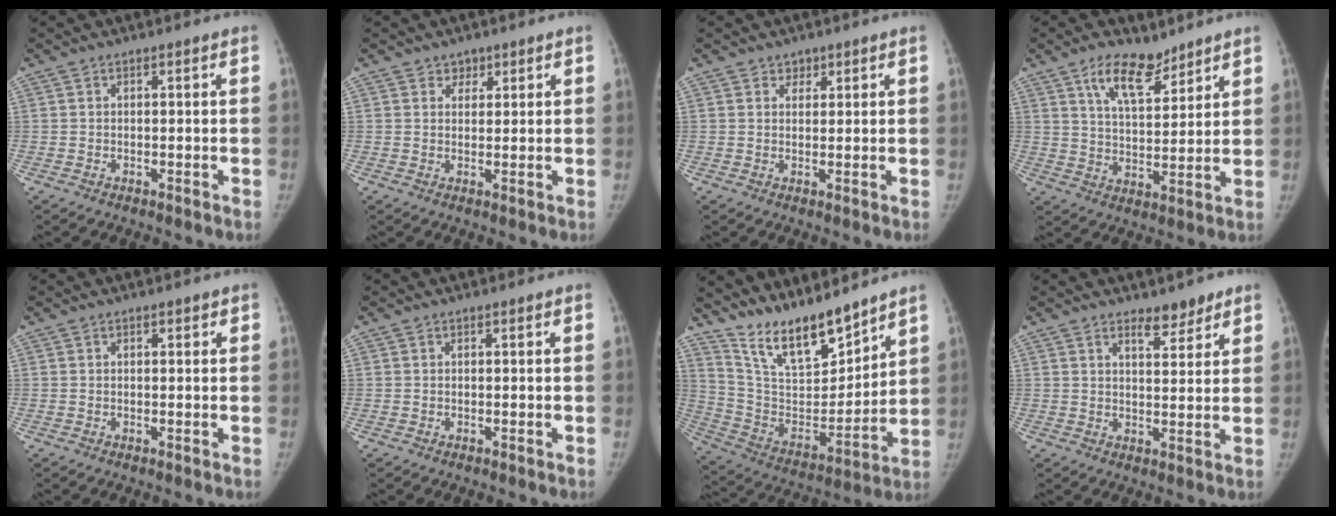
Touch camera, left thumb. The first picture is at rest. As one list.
[{"total": 2.4, "force": [1.5, 1.8, 0.4], "torque": [0.016, -0.008, 0.019]}, {"total": 2.0, "force": [1.4, 1.4, 0.3], "torque": [0.014, -0.007, 0.017]}, {"total": 9.9, "force": [6.8, 4.4, 5.7], "torque": [-0.076, -0.046, 0.124]}, {"total": 0.8, "force": [0.4, 0.5, 0.5], "torque": [0.000, -0.001, 0.003]}, {"total": 0.0}, {"total": 17.2, "force": [14.5, 4.9, 7.9], "torque": [-0.102, -0.092, 0.276]}, {"total": 4.9, "force": [3.7, 2.0, 2.5], "torque": [-0.015, -0.027, 0.057]}]